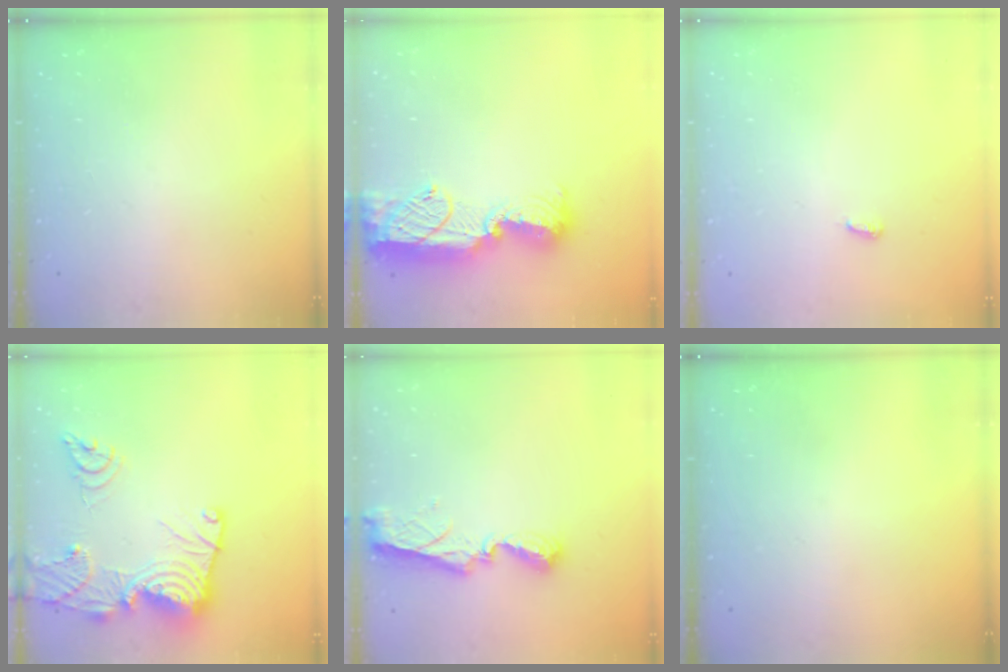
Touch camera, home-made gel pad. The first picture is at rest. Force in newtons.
{"total": 17.4, "press": 16.6, "slide": 5.5}
{"total": 2.9, "press": 2.9, "slide": 0.3}
{"total": 21.8, "press": 21.7, "slide": 2.3}
{"total": 8.5, "press": 8.5, "slide": 0.8}
{"total": 0.0}